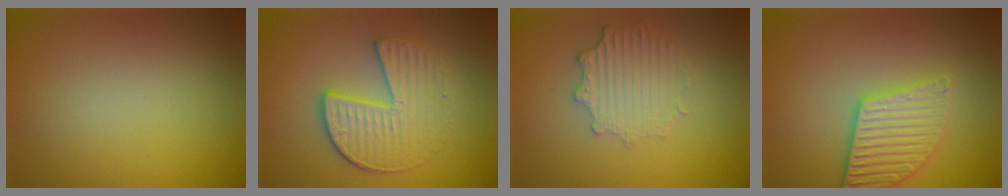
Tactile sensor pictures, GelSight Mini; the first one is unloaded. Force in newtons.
{"total": 4.0, "press": 3.5, "slide": 1.8}
{"total": 2.8, "press": 2.5, "slide": 1.4}
{"total": 3.7, "press": 3.3, "slide": 1.7}